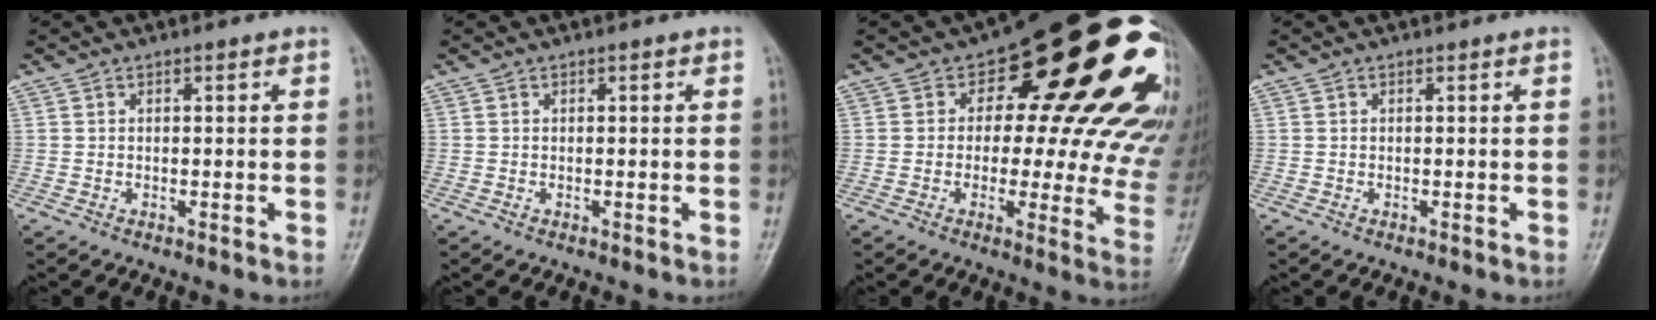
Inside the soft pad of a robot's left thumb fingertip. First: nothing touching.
{"total": 0.0}
{"total": 26.7, "force": [11.1, 12.8, 20.5], "torque": [-0.174, -0.017, 0.133]}
{"total": 0.0}